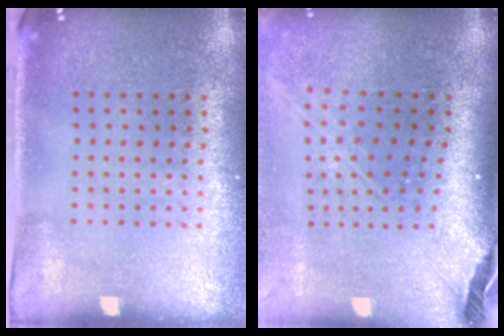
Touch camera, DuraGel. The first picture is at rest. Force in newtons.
{"total": 2.8, "press": 2.0, "slide": 1.9}